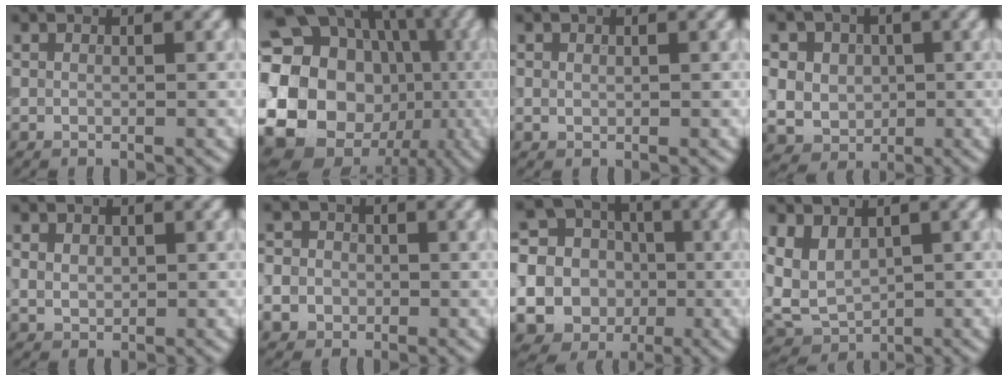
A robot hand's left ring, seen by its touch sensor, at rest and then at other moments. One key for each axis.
{"total": 22.6, "fx": -1.8, "fy": 19.1, "fz": 12.0, "tx": -0.204, "ty": 0.007, "tz": -0.071}
{"total": 0.6, "fx": 0.1, "fy": 0.5, "fz": 0.3, "tx": -0.002, "ty": -0.002, "tz": 0.002}
{"total": 7.7, "fx": 1.7, "fy": 6.8, "fz": 3.3, "tx": -0.066, "ty": 0.031, "tz": 0.011}
{"total": 1.6, "fx": 0.5, "fy": 1.3, "fz": 0.9, "tx": -0.015, "ty": -0.002, "tz": 0.012}
{"total": 6.4, "fx": -2.0, "fy": 5.7, "fz": 2.0, "tx": -0.043, "ty": -0.002, "tz": -0.067}
{"total": 20.2, "fx": -3.1, "fy": 19.2, "fz": 5.4, "tx": -0.156, "ty": 0.002, "tz": -0.089}
{"total": 4.3, "fx": 1.2, "fy": 3.0, "fz": 2.8, "tx": -0.060, "ty": 0.000, "tz": 0.019}